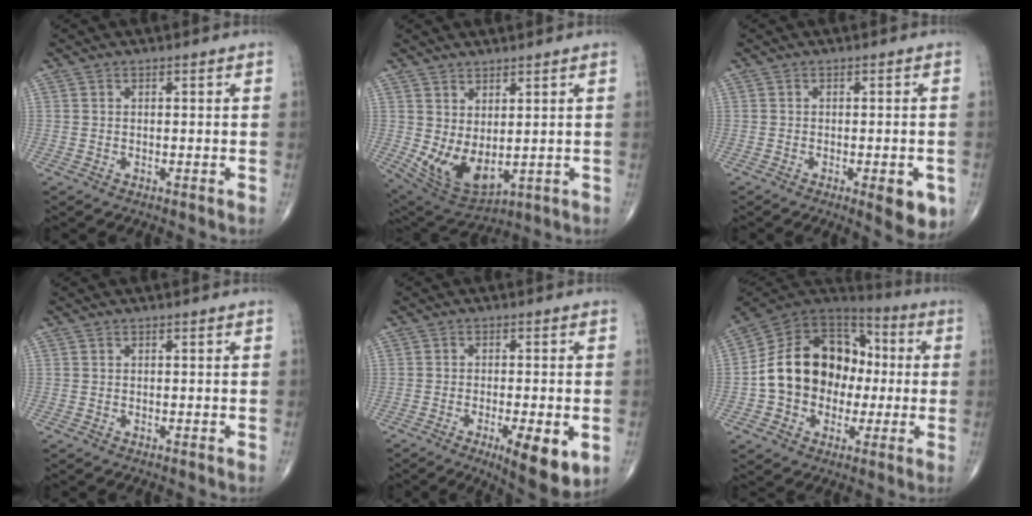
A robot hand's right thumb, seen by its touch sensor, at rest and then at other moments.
{"total": 10.0, "force": [0.4, 5.1, 8.5], "torque": [-0.149, -0.021, 0.035]}
{"total": 6.3, "force": [-2.4, 2.1, 5.4], "torque": [-0.052, -0.004, -0.026]}
{"total": 0.0}
{"total": 10.5, "force": [-3.7, 3.0, 9.3], "torque": [-0.128, -0.013, -0.050]}
{"total": 19.2, "force": [-1.0, 15.0, 11.9], "torque": [-0.166, 0.044, -0.019]}